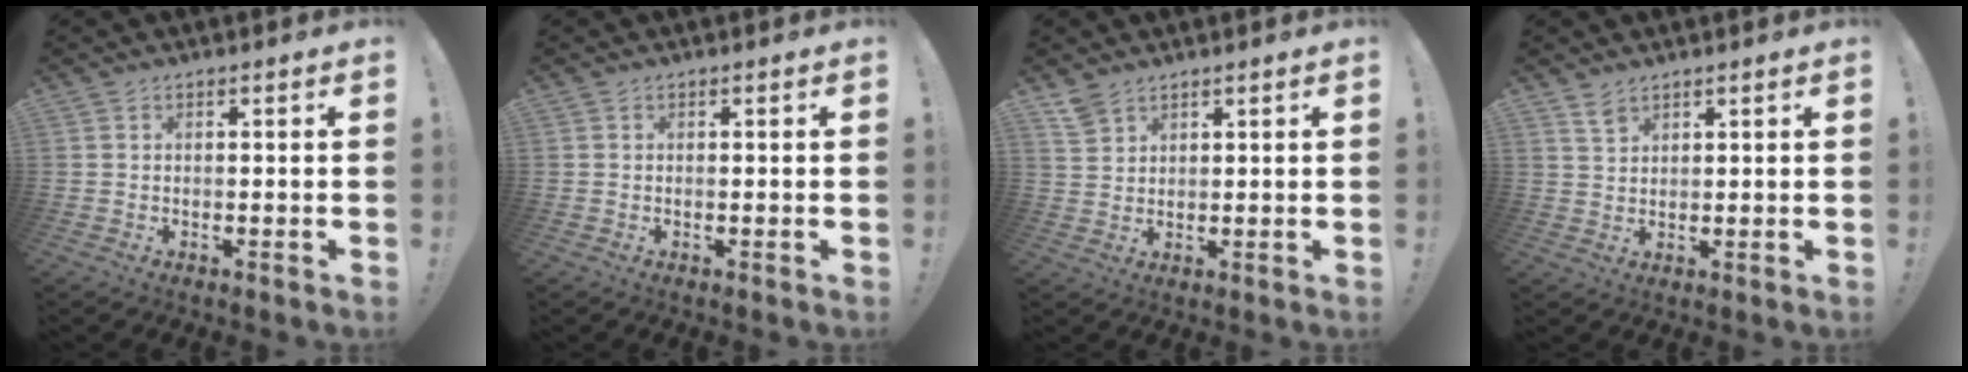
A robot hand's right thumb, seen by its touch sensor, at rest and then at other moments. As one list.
[{"total": 0.0}, {"total": 4.4, "force": [3.5, 2.2, 1.5], "torque": [-0.025, -0.019, 0.068]}, {"total": 3.6, "force": [2.8, 1.8, 1.4], "torque": [-0.010, -0.020, 0.049]}]